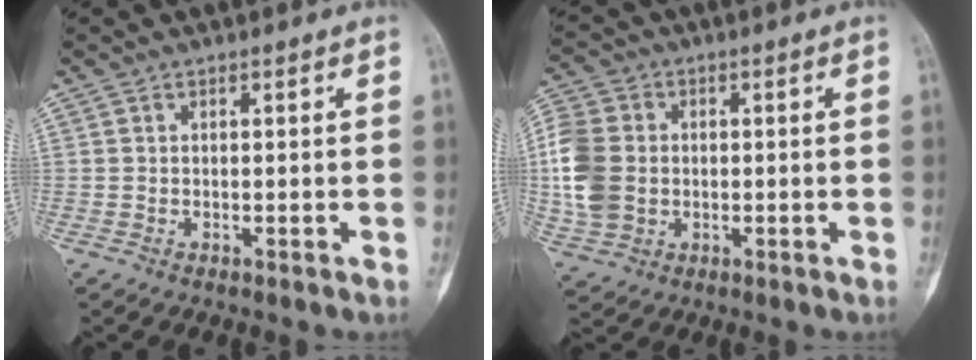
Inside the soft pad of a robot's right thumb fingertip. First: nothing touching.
{"total": 12.3, "force": [-0.4, 9.9, 7.4], "torque": [-0.161, 0.006, -0.007]}